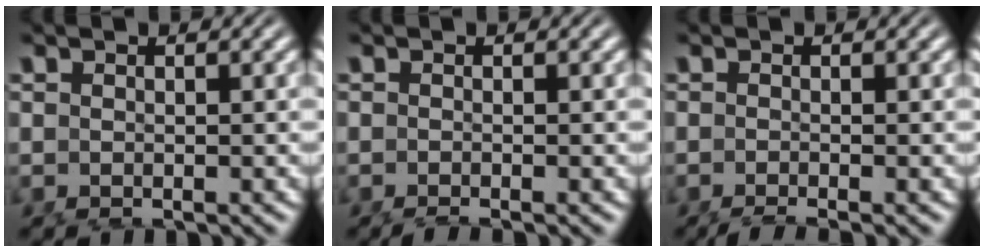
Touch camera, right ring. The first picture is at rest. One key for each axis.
{"total": 2.1, "fx": -1.9, "fy": 0.0, "fz": 0.9, "tx": -0.005, "ty": -0.007, "tz": -0.025}
{"total": 4.0, "fx": -3.5, "fy": 0.6, "fz": 1.8, "tx": -0.019, "ty": -0.011, "tz": -0.047}